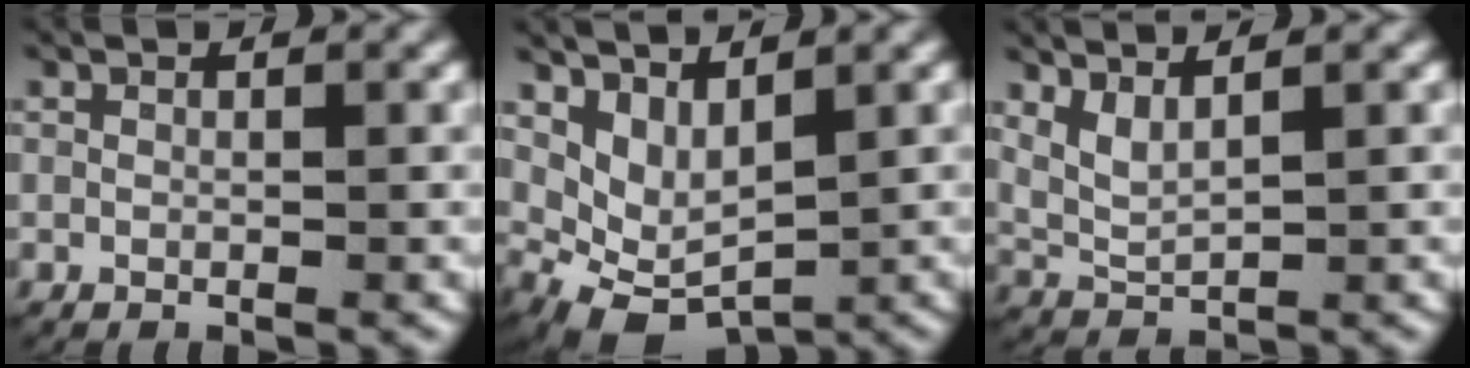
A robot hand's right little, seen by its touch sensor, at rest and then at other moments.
{"total": 7.6, "force": [-1.5, 6.0, 4.4], "torque": [-0.099, -0.040, -0.010]}
{"total": 3.3, "force": [1.5, 2.3, 2.0], "torque": [-0.054, -0.008, 0.031]}